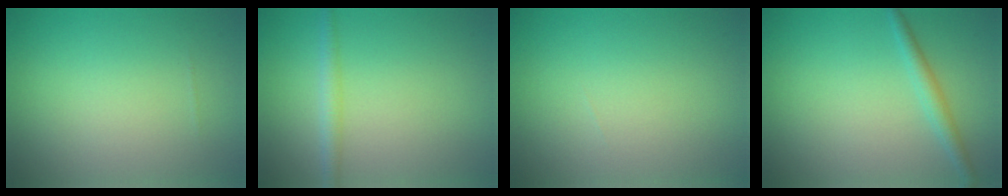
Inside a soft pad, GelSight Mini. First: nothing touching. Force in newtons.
{"total": 1.8, "press": 1.8, "slide": 0.0}
{"total": 0.0}
{"total": 1.9, "press": 1.9, "slide": 0.2}